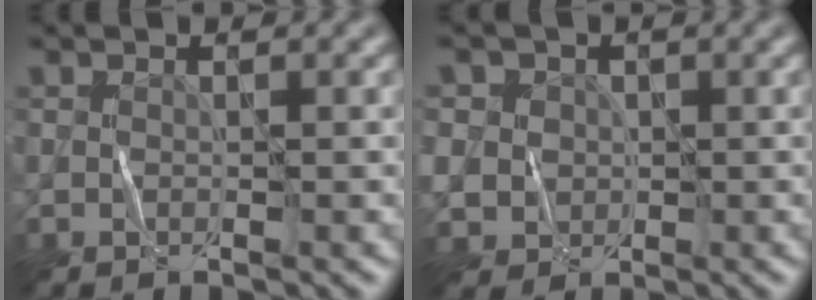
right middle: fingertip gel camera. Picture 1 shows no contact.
{"total": 5.9, "force": [1.5, 5.4, 1.9], "torque": [-0.059, 0.027, 0.010]}